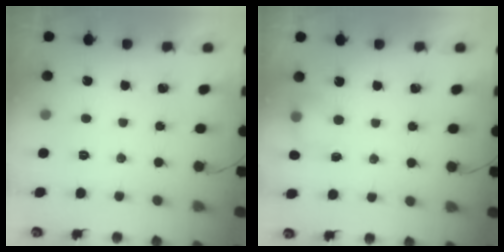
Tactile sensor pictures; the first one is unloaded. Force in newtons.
{"total": 7.8, "press": 4.2, "slide": 6.5}